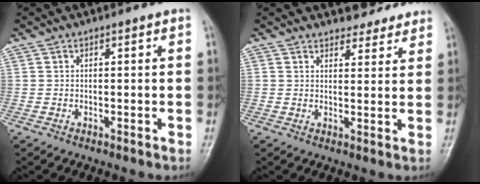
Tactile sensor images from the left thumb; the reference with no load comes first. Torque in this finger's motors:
{"motor_torque": [-0.05, -0.08, -0.23, -0.35, 0.01]}